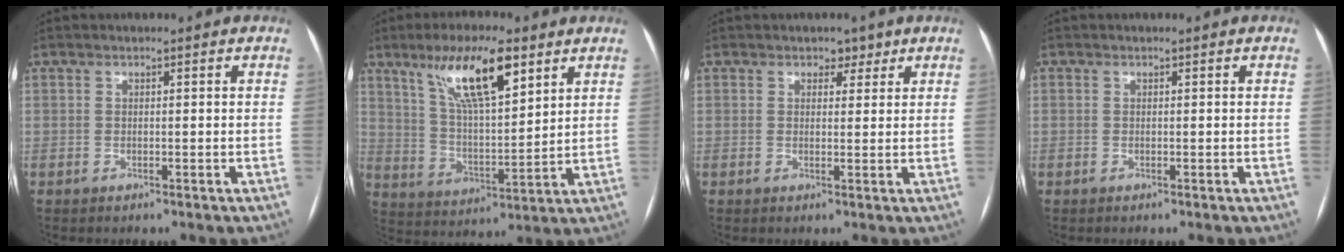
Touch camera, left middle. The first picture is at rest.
{"total": 13.2, "force": [7.7, 3.1, 10.2], "torque": [-0.188, 0.008, 0.143]}
{"total": 2.2, "force": [1.5, 1.5, 0.8], "torque": [-0.006, 0.002, 0.019]}
{"total": 0.0}